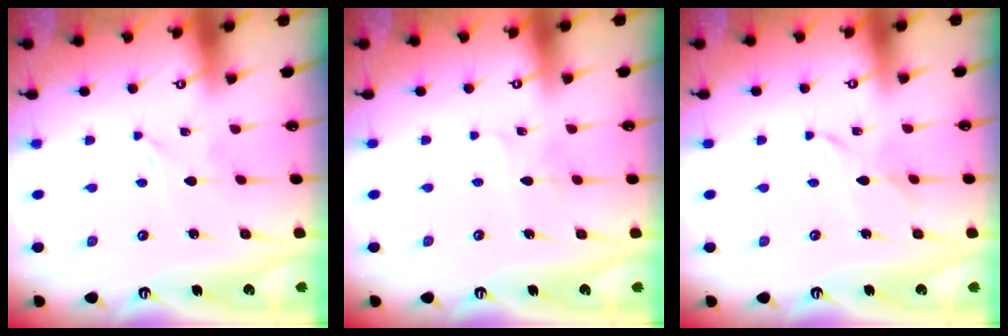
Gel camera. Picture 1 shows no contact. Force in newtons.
{"total": 2.8, "press": 2.8, "slide": 0.2}
{"total": 3.1, "press": 3.1, "slide": 0.2}